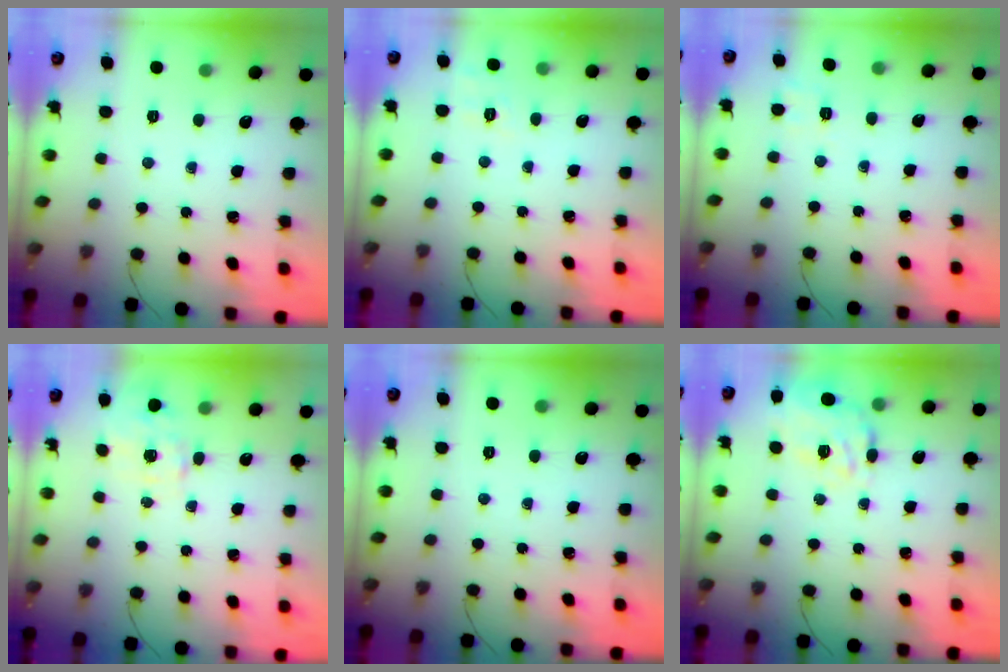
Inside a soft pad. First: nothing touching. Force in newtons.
{"total": 7.1, "press": 6.7, "slide": 2.2}
{"total": 3.0, "press": 2.3, "slide": 1.9}
{"total": 1.2, "press": 1.1, "slide": 0.5}
{"total": 0.0}
{"total": 12.7, "press": 12.3, "slide": 3.2}